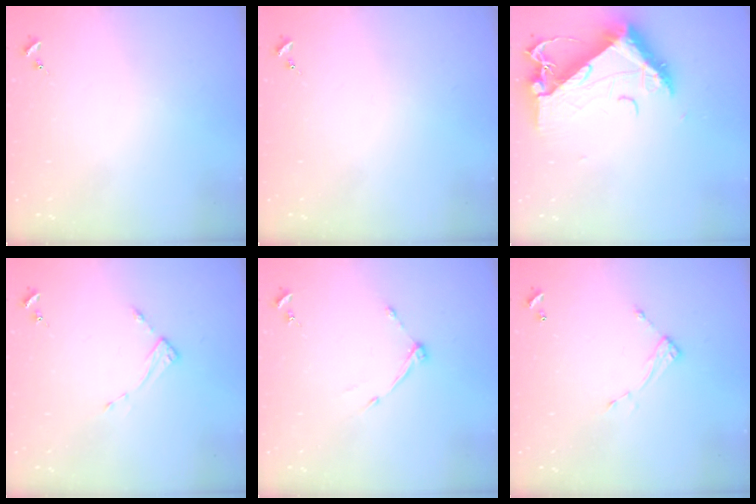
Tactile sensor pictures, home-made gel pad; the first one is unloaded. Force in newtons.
{"total": 0.0}
{"total": 13.1, "press": 13.1, "slide": 1.4}
{"total": 2.6, "press": 2.6, "slide": 0.3}
{"total": 5.1, "press": 5.1, "slide": 0.6}
{"total": 6.1, "press": 6.1, "slide": 0.2}